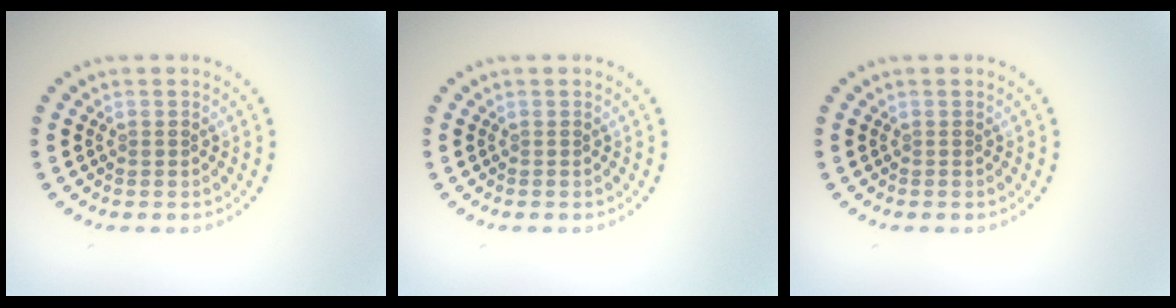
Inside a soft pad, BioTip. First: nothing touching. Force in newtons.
{"total": 0.0}
{"total": 0.0}